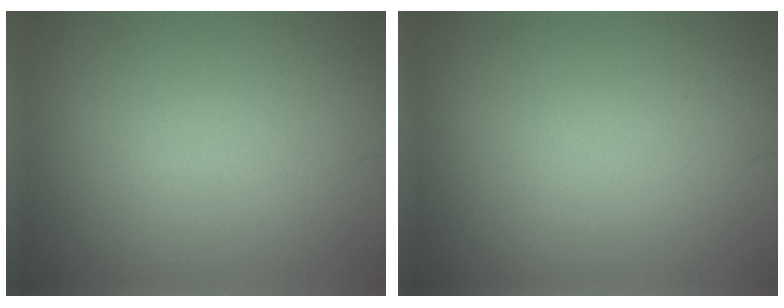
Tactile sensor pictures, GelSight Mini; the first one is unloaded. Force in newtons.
{"total": 0.0}